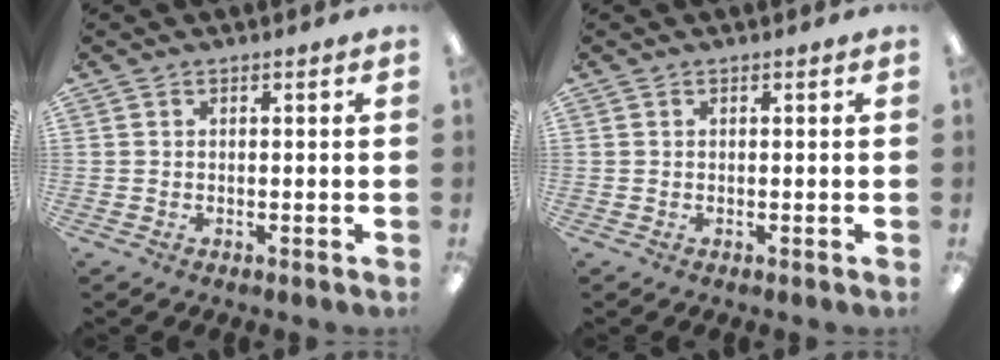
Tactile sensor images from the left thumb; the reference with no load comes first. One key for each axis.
{"total": 0.0}